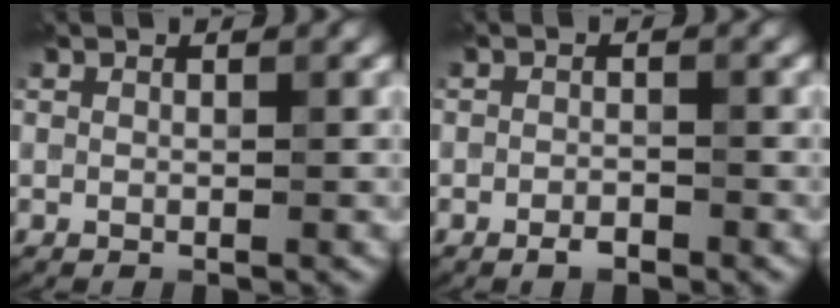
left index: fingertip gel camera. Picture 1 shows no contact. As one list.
[{"total": 1.3, "force": [-0.9, 0.5, 0.7], "torque": [-0.012, 0.000, -0.018]}]